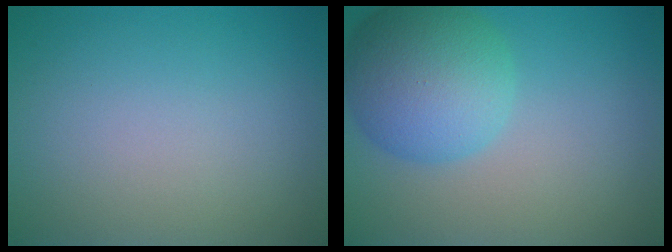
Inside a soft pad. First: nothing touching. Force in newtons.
{"total": 6.4, "press": 6.4, "slide": 0.3}